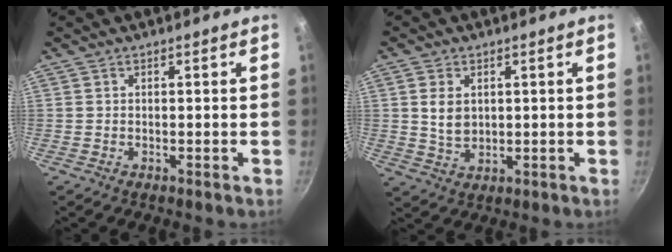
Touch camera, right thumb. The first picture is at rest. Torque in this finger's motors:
{"motor_torque": [-0.38, 0.60, 0.47, 0.44, 0.02]}